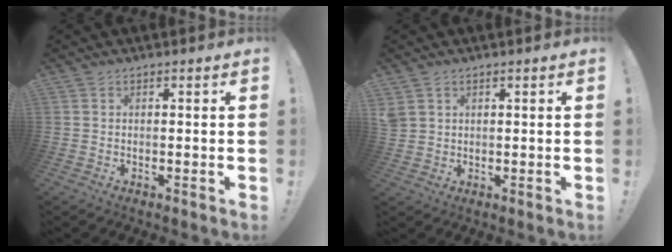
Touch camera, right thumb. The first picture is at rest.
{"total": 2.9, "force": [1.6, 2.0, 1.2], "torque": [-0.018, -0.005, 0.033]}